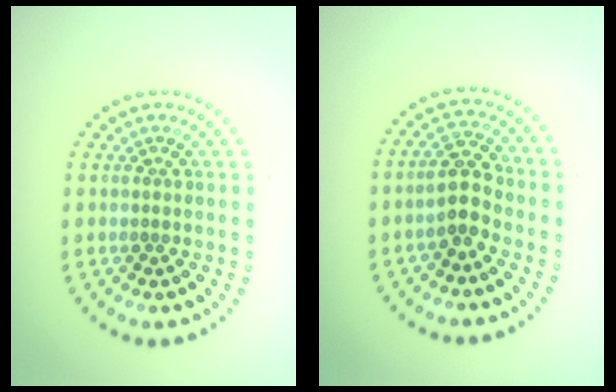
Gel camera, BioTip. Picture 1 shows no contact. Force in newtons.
{"total": 2.8, "press": 2.6, "slide": 1.0}